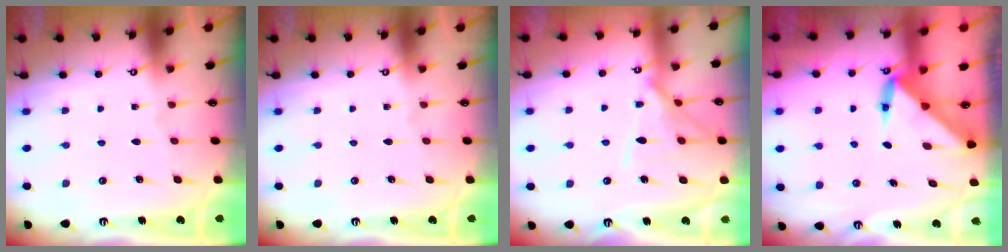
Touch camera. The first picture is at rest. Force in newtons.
{"total": 0.0}
{"total": 11.8, "press": 11.7, "slide": 0.8}
{"total": 3.9, "press": 3.9, "slide": 0.4}